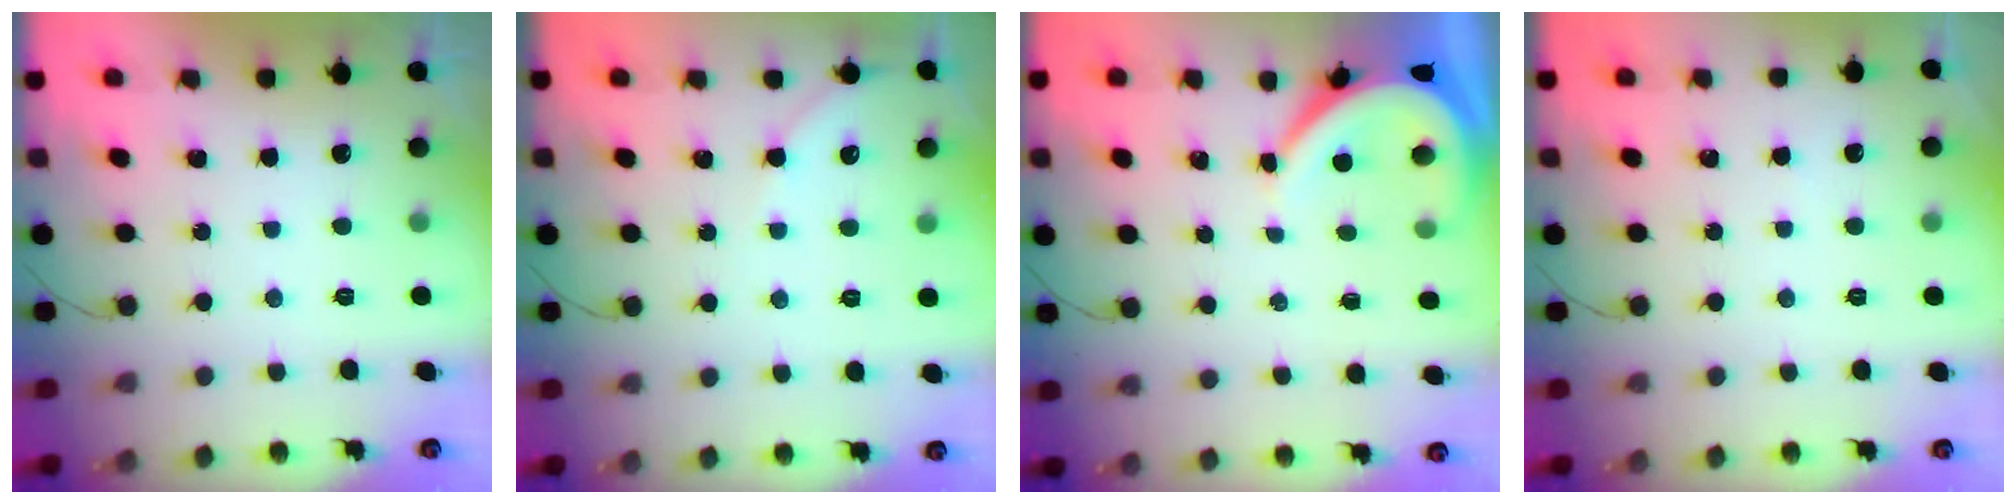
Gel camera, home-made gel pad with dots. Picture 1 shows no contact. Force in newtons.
{"total": 2.9, "press": 2.9, "slide": 0.4}
{"total": 6.3, "press": 6.3, "slide": 0.7}
{"total": 1.5, "press": 1.5, "slide": 0.2}